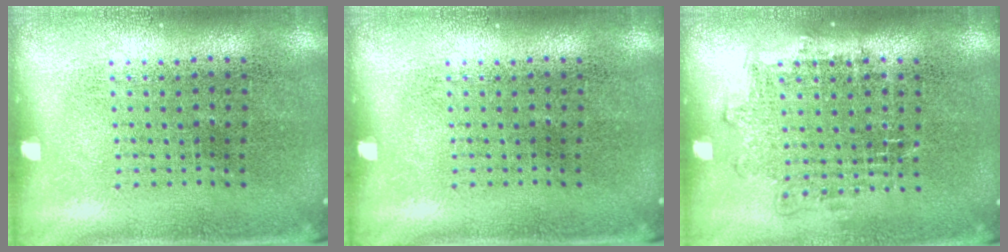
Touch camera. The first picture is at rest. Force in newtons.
{"total": 0.0}
{"total": 1.3, "press": 1.1, "slide": 0.7}